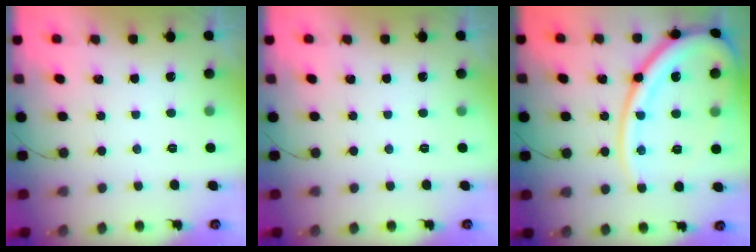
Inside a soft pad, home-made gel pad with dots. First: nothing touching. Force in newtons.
{"total": 0.0}
{"total": 20.1, "press": 20.0, "slide": 2.2}